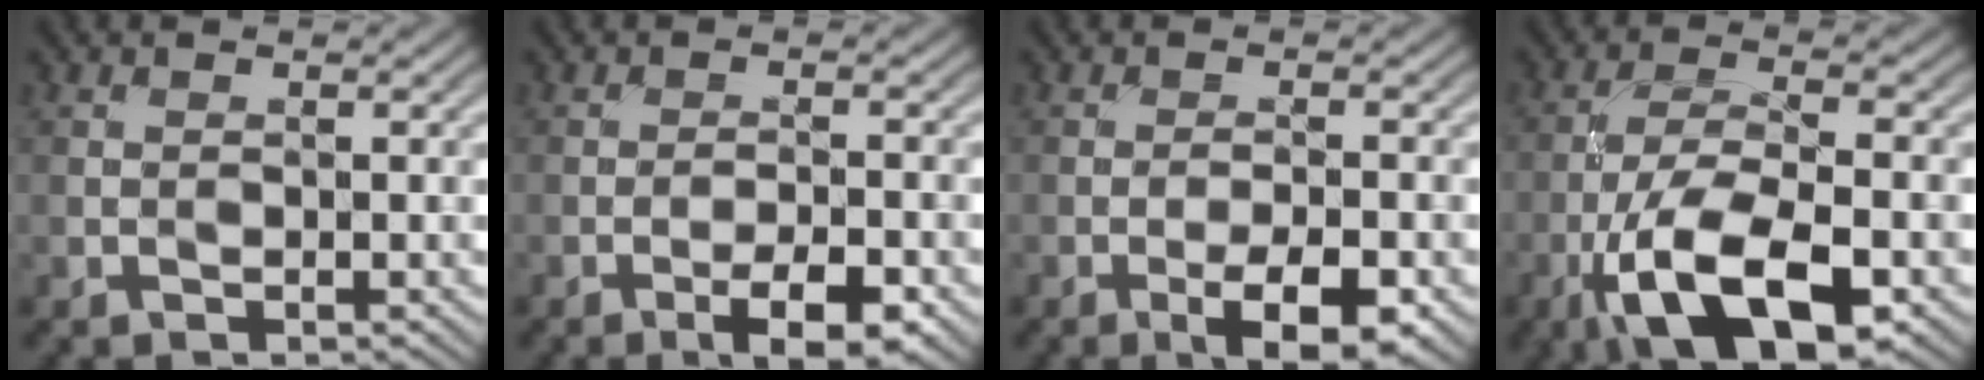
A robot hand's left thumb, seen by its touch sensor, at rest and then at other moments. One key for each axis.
{"total": 4.6, "fx": -2.6, "fy": 1.2, "fz": 3.7, "tx": -0.061, "ty": 0.006, "tz": -0.037}
{"total": 5.6, "fx": -2.7, "fy": 1.6, "fz": 4.6, "tx": -0.077, "ty": 0.001, "tz": -0.039}
{"total": 12.8, "fx": -6.2, "fy": 4.6, "fz": 10.2, "tx": -0.202, "ty": -0.010, "tz": -0.123}